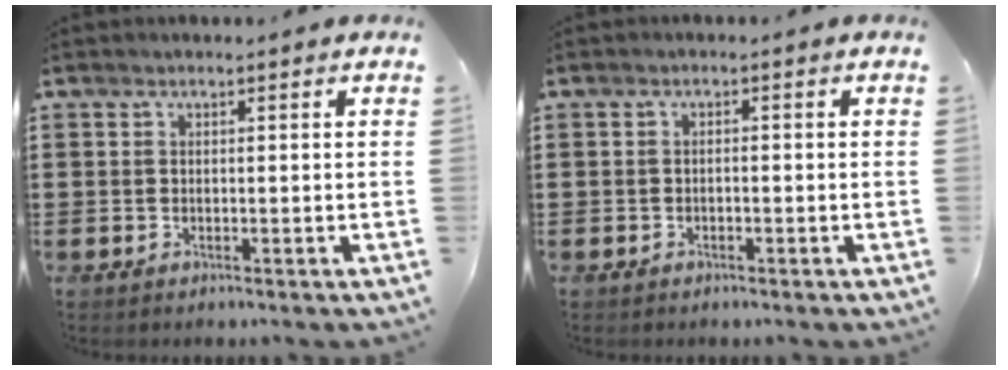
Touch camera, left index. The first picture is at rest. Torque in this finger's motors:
{"motor_torque": [-0.21, 0.27, -0.02, -0.01]}